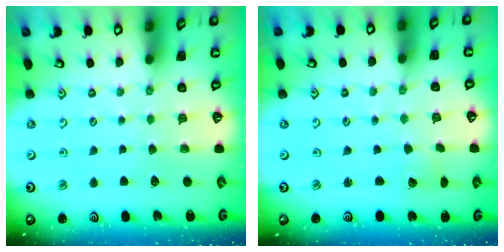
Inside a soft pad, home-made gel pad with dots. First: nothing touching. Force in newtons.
{"total": 2.3, "press": 2.3, "slide": 0.1}